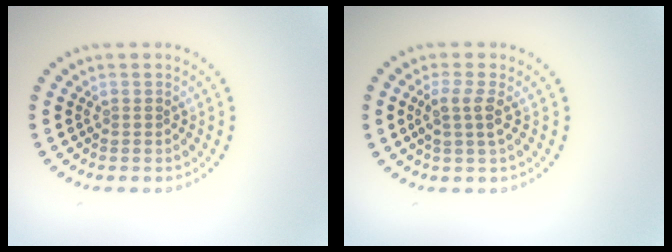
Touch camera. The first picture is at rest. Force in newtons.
{"total": 2.1, "press": 1.7, "slide": 1.2}